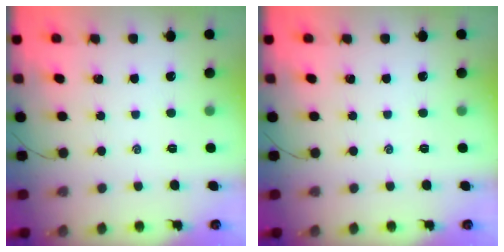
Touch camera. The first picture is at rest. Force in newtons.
{"total": 0.0}